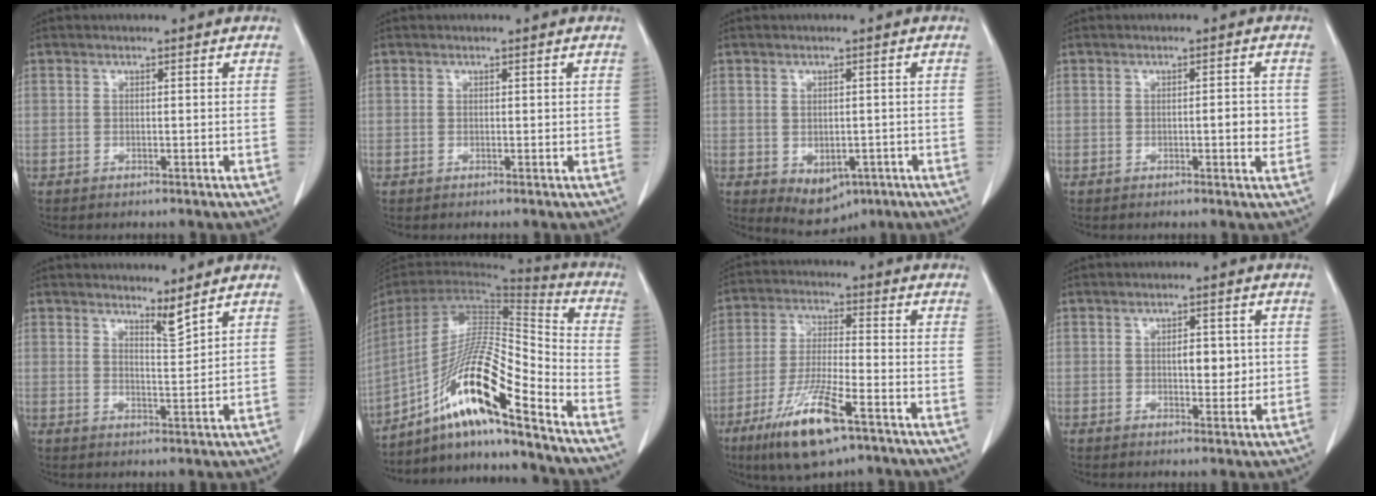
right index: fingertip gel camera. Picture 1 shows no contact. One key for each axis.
{"total": 0.0}
{"total": 5.9, "fx": -2.6, "fy": 4.0, "fz": 3.6, "tx": -0.046, "ty": -0.004, "tz": -0.024}
{"total": 2.6, "fx": -0.2, "fy": 0.7, "fz": 2.5, "tx": -0.036, "ty": 0.001, "tz": -0.003}
{"total": 2.6, "fx": 2.4, "fy": -0.3, "fz": 1.0, "tx": -0.020, "ty": -0.015, "tz": 0.046}
{"total": 17.4, "fx": -11.8, "fy": 0.1, "fz": 12.7, "tx": -0.247, "ty": 0.003, "tz": -0.217}
{"total": 12.4, "fx": -7.1, "fy": 2.0, "fz": 9.9, "tx": -0.198, "ty": -0.026, "tz": -0.126}
{"total": 4.0, "fx": 0.3, "fy": 1.9, "fz": 3.5, "tx": -0.049, "ty": -0.001, "tz": 0.008}